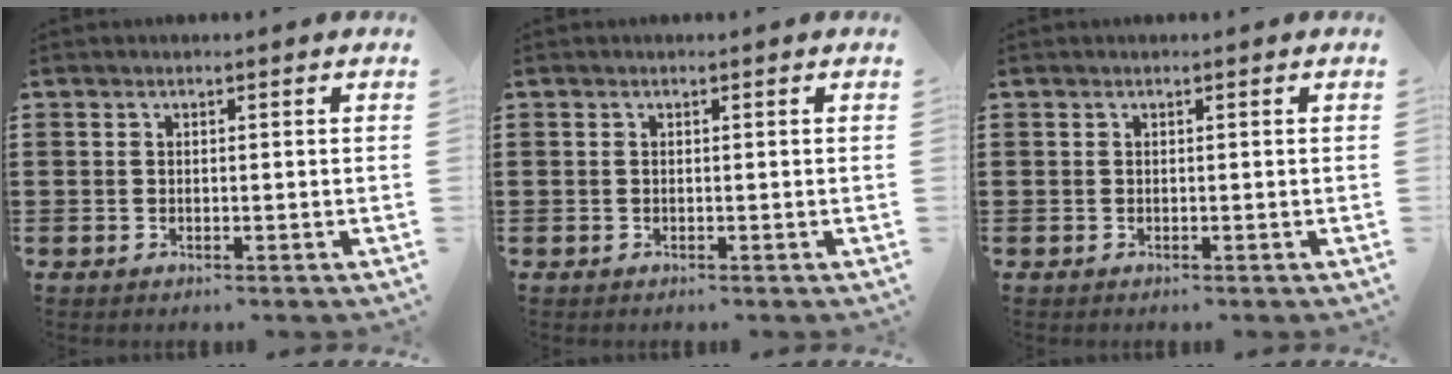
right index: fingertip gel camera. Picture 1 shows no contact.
{"total": 0.0}
{"total": 0.0}